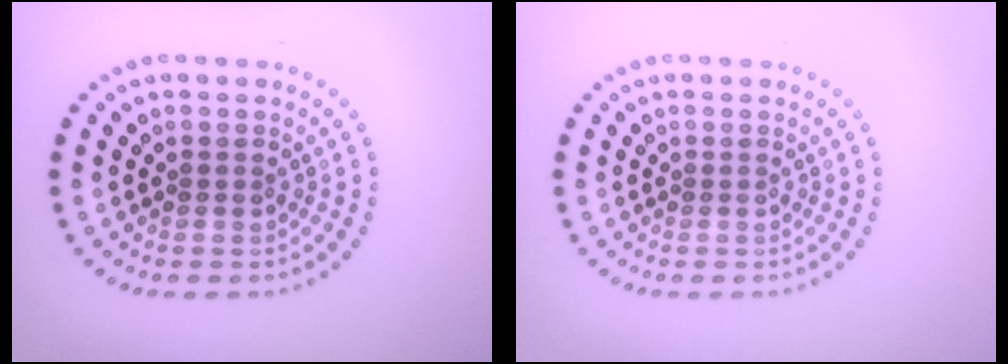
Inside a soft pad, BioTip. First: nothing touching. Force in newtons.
{"total": 0.0}